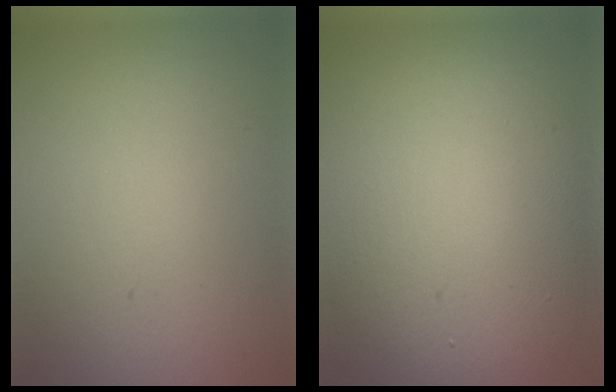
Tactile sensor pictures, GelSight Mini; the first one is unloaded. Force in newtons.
{"total": 13.9, "press": 13.9, "slide": 0.7}